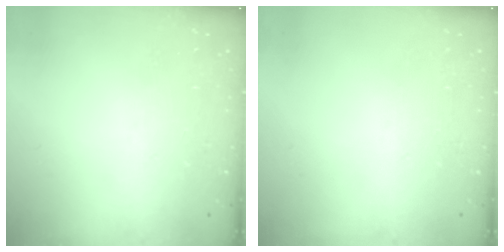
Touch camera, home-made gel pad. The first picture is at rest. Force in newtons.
{"total": 0.0}